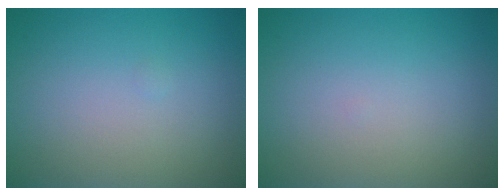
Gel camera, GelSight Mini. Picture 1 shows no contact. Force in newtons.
{"total": 0.0}